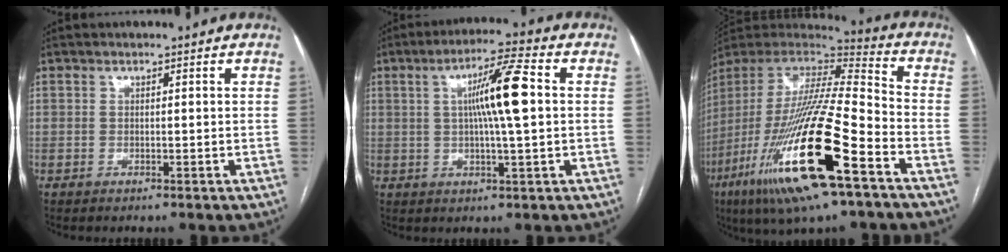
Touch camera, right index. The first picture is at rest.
{"total": 9.7, "force": [1.2, 0.4, 9.6], "torque": [-0.168, 0.012, 0.017]}
{"total": 26.4, "force": [-11.7, 3.5, 23.4], "torque": [-0.476, -0.057, -0.213]}